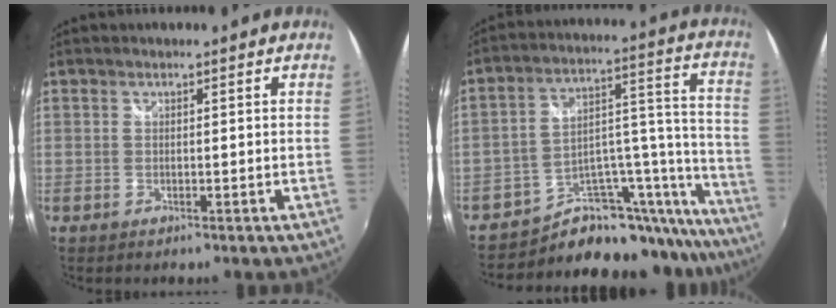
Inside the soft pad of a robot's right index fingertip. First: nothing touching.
{"total": 17.0, "force": [-14.6, 6.7, 5.4], "torque": [-0.044, 0.077, -0.222]}